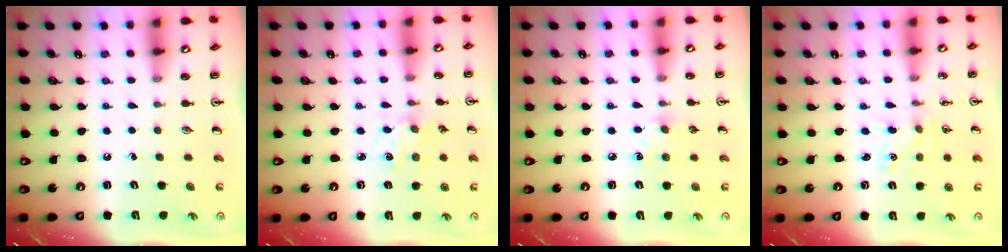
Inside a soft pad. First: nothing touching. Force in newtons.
{"total": 0.8, "press": 0.7, "slide": 0.2}
{"total": 6.9, "press": 6.8, "slide": 0.7}
{"total": 1.2, "press": 1.2, "slide": 0.1}